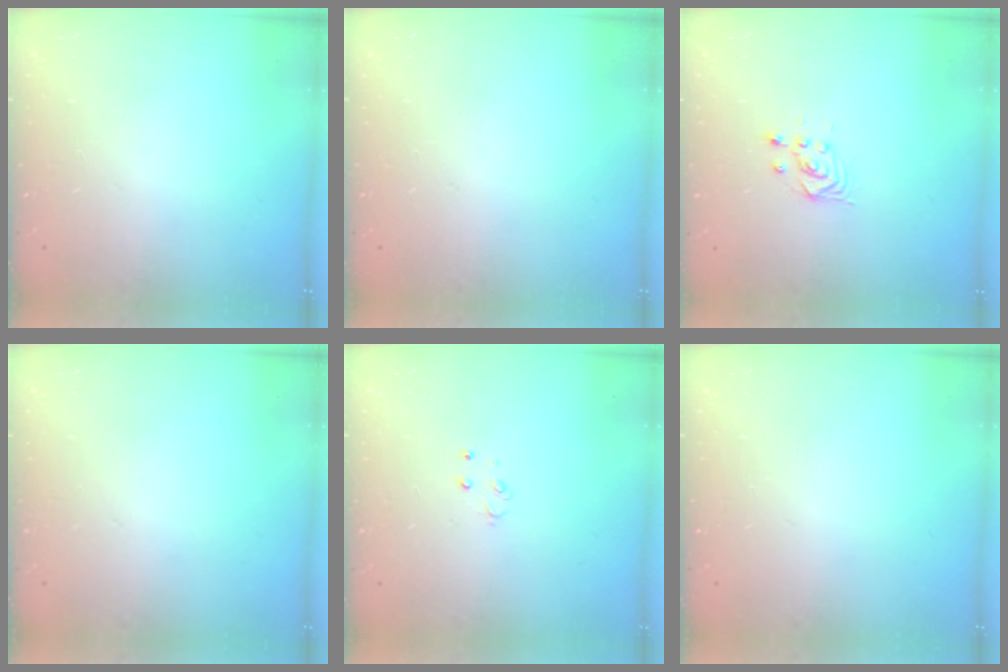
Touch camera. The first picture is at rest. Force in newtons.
{"total": 0.0}
{"total": 3.3, "press": 3.2, "slide": 0.4}
{"total": 0.0}
{"total": 2.8, "press": 2.8, "slide": 0.3}
{"total": 0.0}